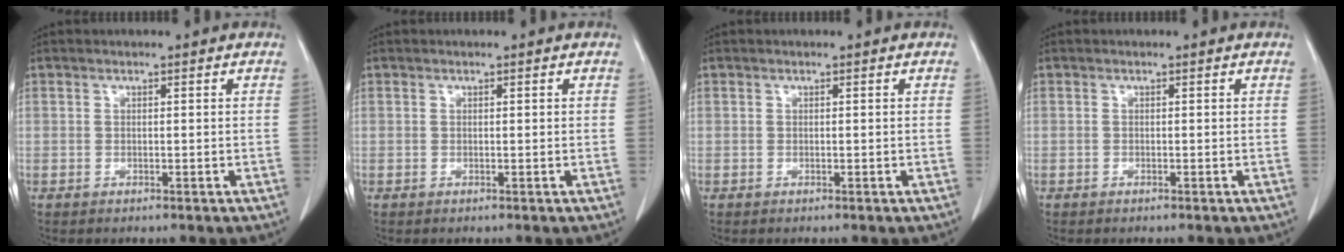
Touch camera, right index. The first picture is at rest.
{"total": 0.0}
{"total": 0.0}
{"total": 0.0}